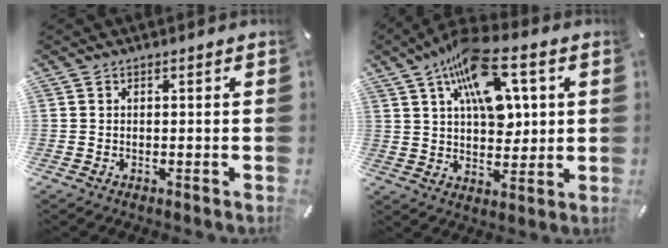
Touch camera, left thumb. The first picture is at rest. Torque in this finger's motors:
{"motor_torque": [2.05, 2.02, 2.09, -0.68, 0.65]}